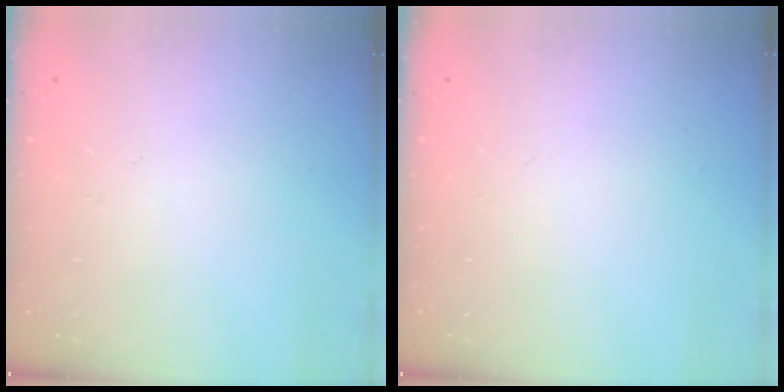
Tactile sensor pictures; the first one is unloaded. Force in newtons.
{"total": 0.0}